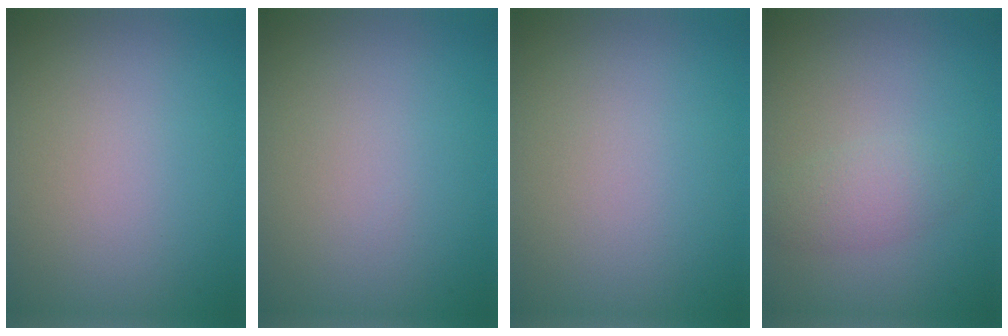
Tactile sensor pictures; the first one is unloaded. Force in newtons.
{"total": 0.0}
{"total": 0.0}
{"total": 2.2, "press": 2.2, "slide": 0.1}